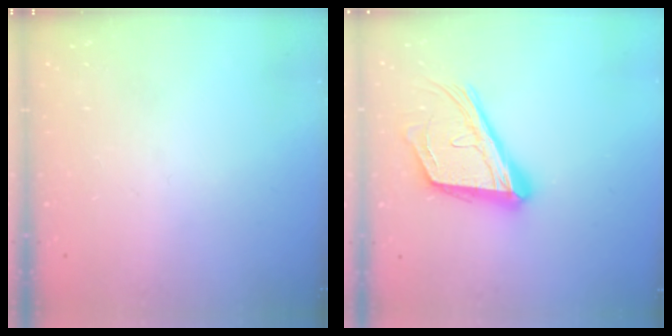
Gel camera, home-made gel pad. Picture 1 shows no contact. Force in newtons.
{"total": 19.7, "press": 19.6, "slide": 2.3}